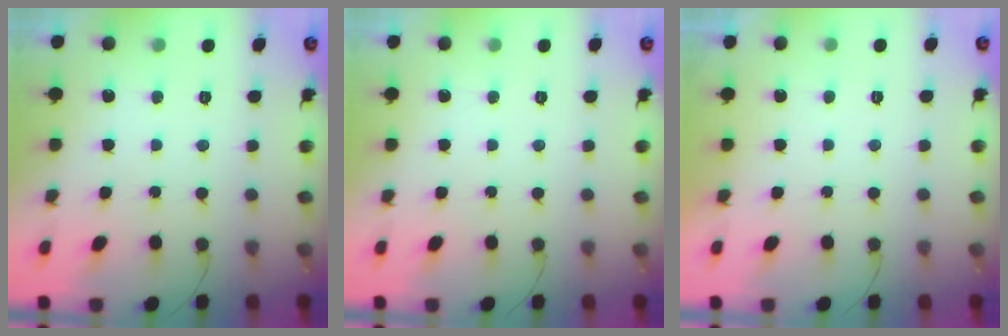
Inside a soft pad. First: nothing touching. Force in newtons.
{"total": 0.0}
{"total": 2.3, "press": 2.3, "slide": 0.4}